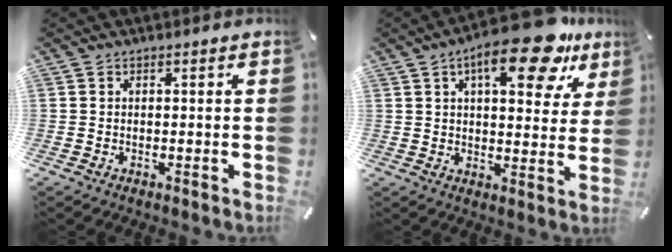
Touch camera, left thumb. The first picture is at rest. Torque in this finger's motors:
{"motor_torque": [-3.85, 0.69, 1.23, -1.56, 0.18]}